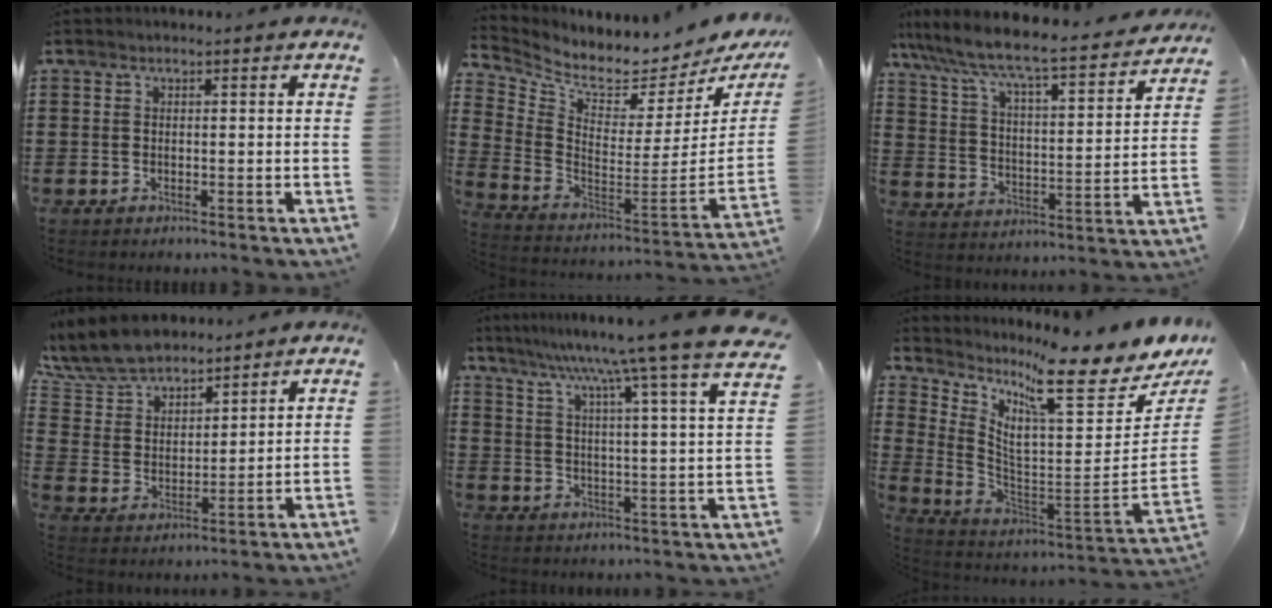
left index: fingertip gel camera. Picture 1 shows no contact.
{"total": 3.9, "force": [3.3, 1.2, 1.8], "torque": [-0.060, -0.052, 0.051]}
{"total": 6.3, "force": [5.7, 0.3, 2.8], "torque": [-0.083, -0.053, 0.086]}
{"total": 8.7, "force": [8.0, 2.5, 2.5], "torque": [-0.086, -0.028, 0.148]}
{"total": 9.0, "force": [7.9, -2.2, 3.5], "torque": [-0.095, -0.068, 0.122]}
{"total": 10.3, "force": [7.3, 0.0, 7.3], "torque": [-0.155, -0.076, 0.110]}